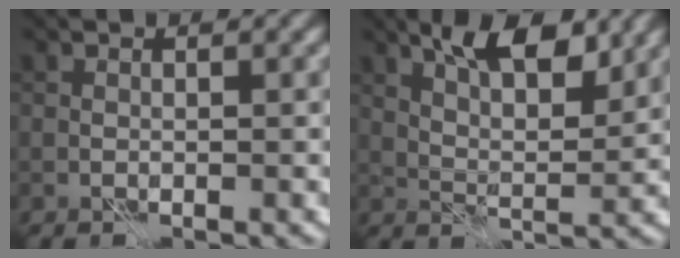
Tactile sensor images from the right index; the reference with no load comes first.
{"total": 7.2, "force": [4.3, 2.7, 5.1], "torque": [-0.076, 0.005, 0.068]}